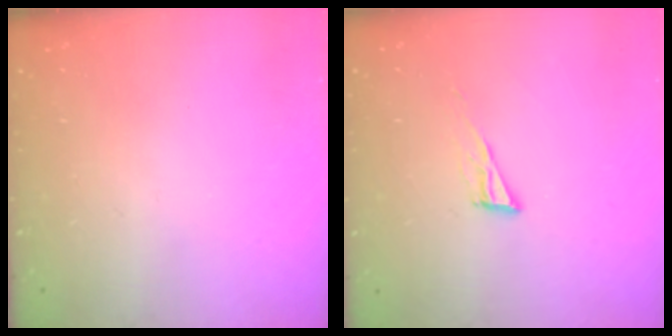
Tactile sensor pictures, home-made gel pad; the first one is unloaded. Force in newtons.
{"total": 7.0, "press": 6.9, "slide": 0.9}